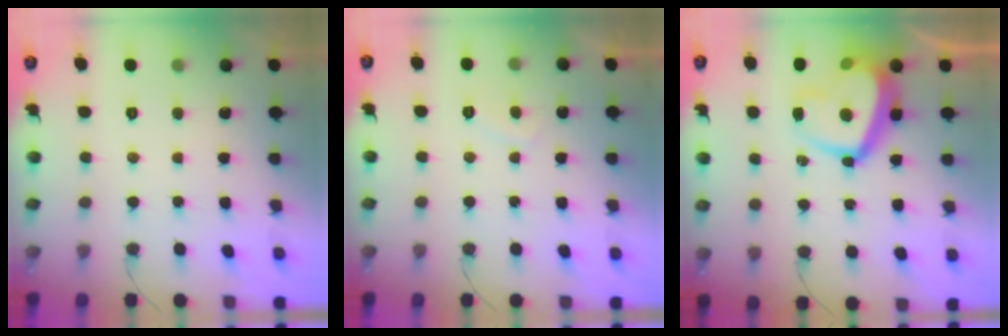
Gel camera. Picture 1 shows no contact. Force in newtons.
{"total": 1.8, "press": 1.6, "slide": 0.8}
{"total": 15.0, "press": 14.9, "slide": 1.5}